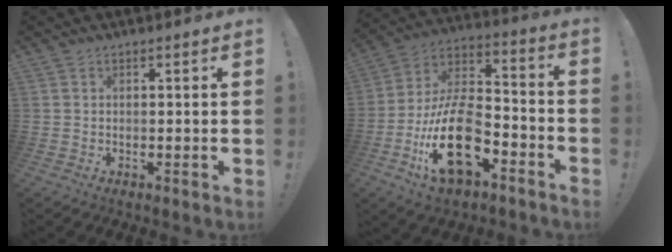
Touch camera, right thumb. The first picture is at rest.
{"total": 22.6, "force": [-9.2, 12.2, 16.7], "torque": [-0.323, 0.054, -0.147]}